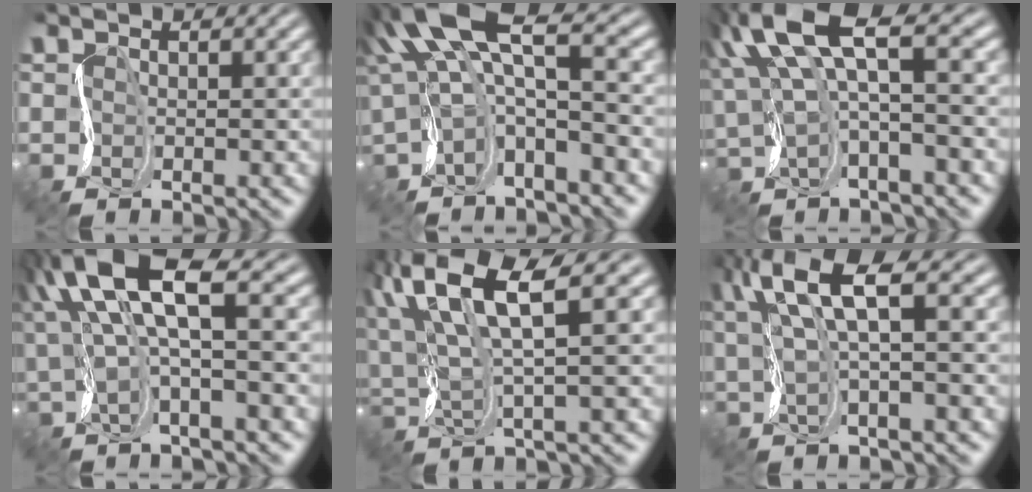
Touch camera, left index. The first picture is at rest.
{"total": 7.8, "force": [1.8, 2.7, 7.1], "torque": [-0.134, 0.015, 0.024]}
{"total": 7.7, "force": [3.3, 2.3, 6.6], "torque": [-0.139, 0.019, 0.058]}
{"total": 9.2, "force": [3.3, 2.6, 8.2], "torque": [-0.176, 0.027, 0.060]}
{"total": 9.5, "force": [4.5, 1.9, 8.1], "torque": [-0.173, 0.023, 0.085]}
{"total": 7.0, "force": [2.7, 1.7, 6.2], "torque": [-0.122, 0.025, 0.053]}